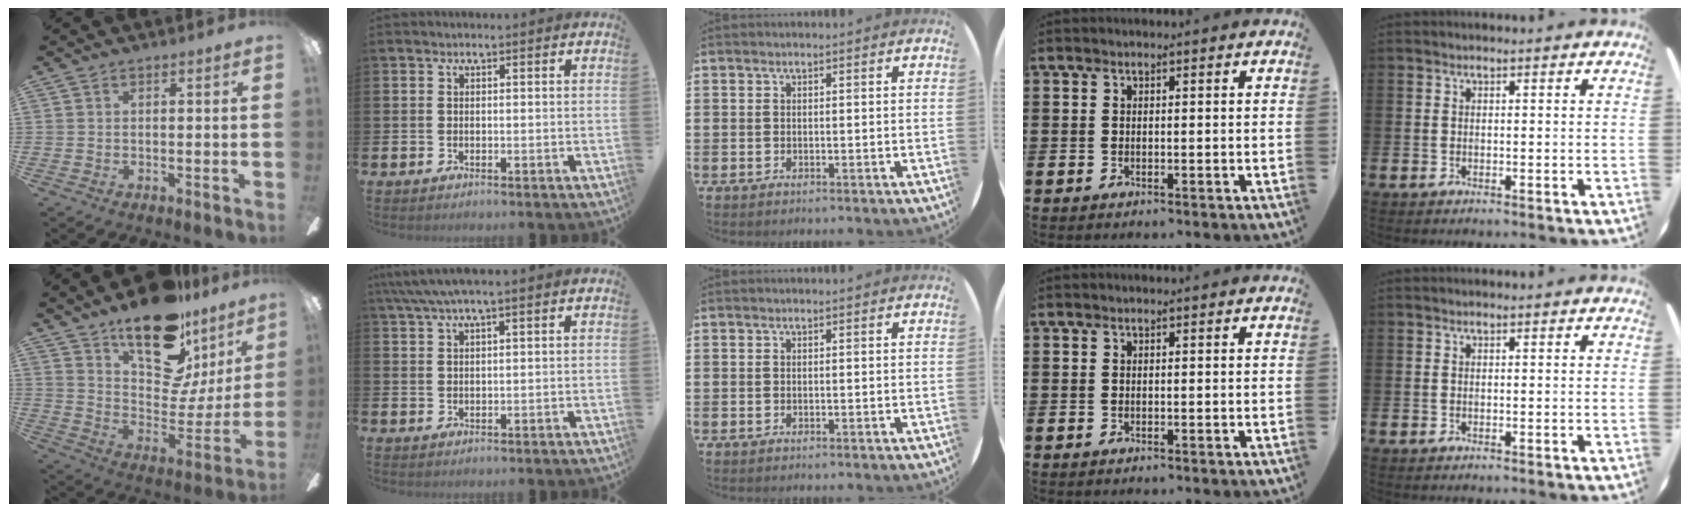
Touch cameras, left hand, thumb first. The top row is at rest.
{"thumb": {"total": 21.8, "force": [15.1, 9.8, 12.3], "torque": [-0.178, -0.105, 0.264]}, "index": {"total": 3.3, "force": [2.5, 0.2, 2.1], "torque": [-0.053, 0.004, 0.048]}}